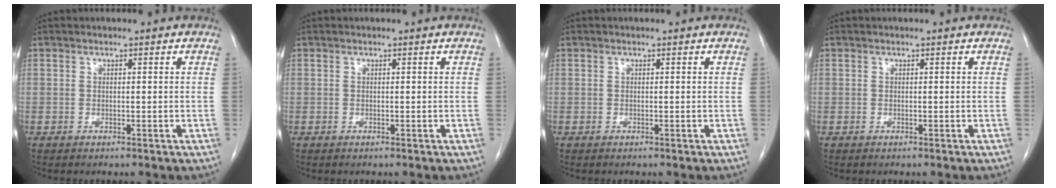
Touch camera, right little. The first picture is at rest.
{"total": 0.0}
{"total": 0.0}
{"total": 0.0}